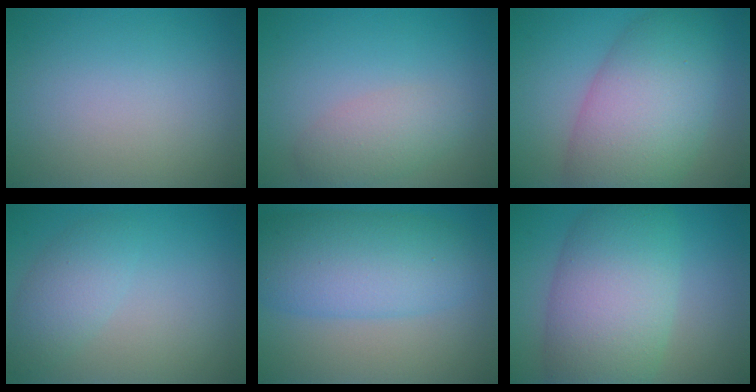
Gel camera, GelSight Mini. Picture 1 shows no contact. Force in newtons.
{"total": 2.8, "press": 2.8, "slide": 0.1}
{"total": 10.3, "press": 10.3, "slide": 0.2}
{"total": 2.8, "press": 2.8, "slide": 0.1}
{"total": 7.7, "press": 7.7, "slide": 0.3}
{"total": 10.1, "press": 10.1, "slide": 0.7}